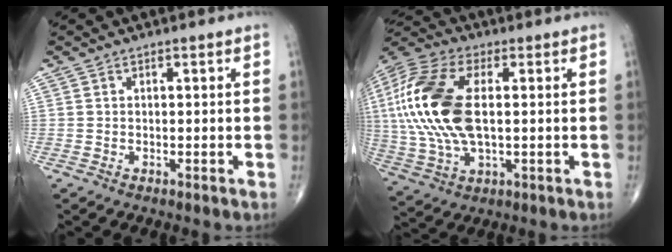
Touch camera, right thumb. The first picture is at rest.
{"total": 21.2, "force": [1.9, 10.8, 18.2], "torque": [-0.413, 0.003, 0.032]}